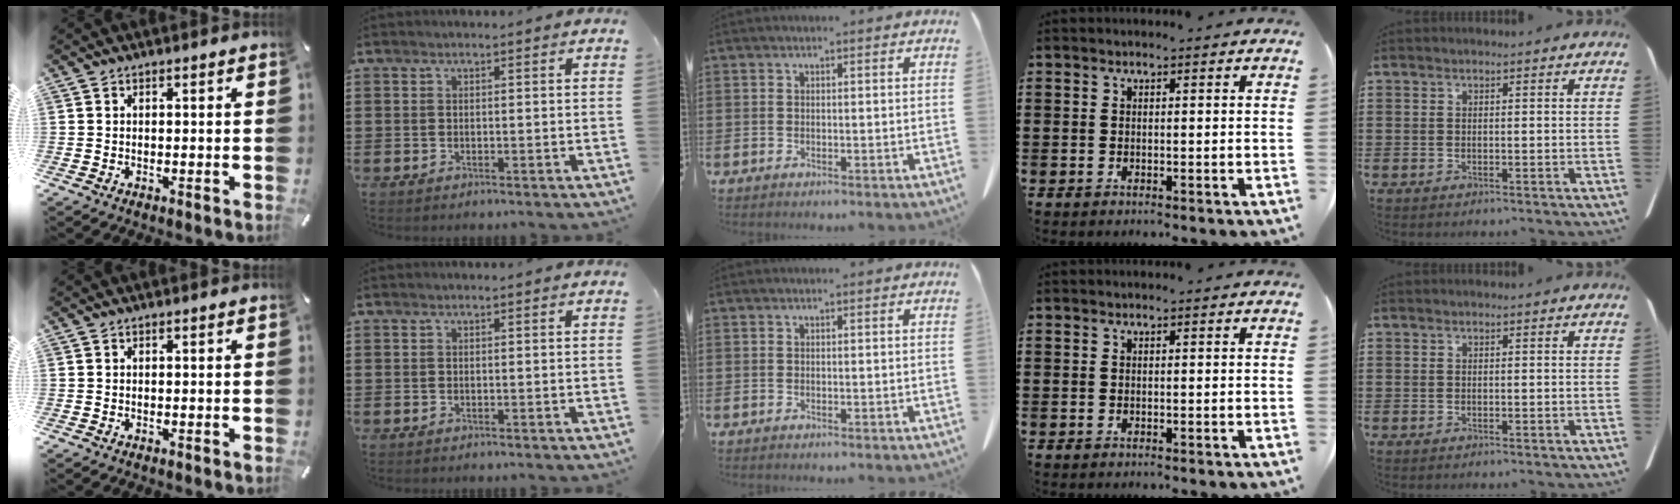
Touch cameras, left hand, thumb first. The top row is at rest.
{}